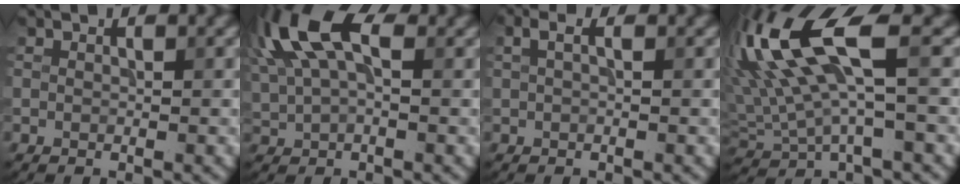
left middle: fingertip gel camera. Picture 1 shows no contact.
{"total": 9.2, "force": [3.6, 4.6, 7.0], "torque": [-0.162, 0.019, 0.059]}
{"total": 1.0, "force": [0.4, 0.3, 0.8], "torque": [-0.021, 0.006, 0.005]}
{"total": 10.1, "force": [2.9, 3.1, 9.1], "torque": [-0.201, 0.009, 0.054]}